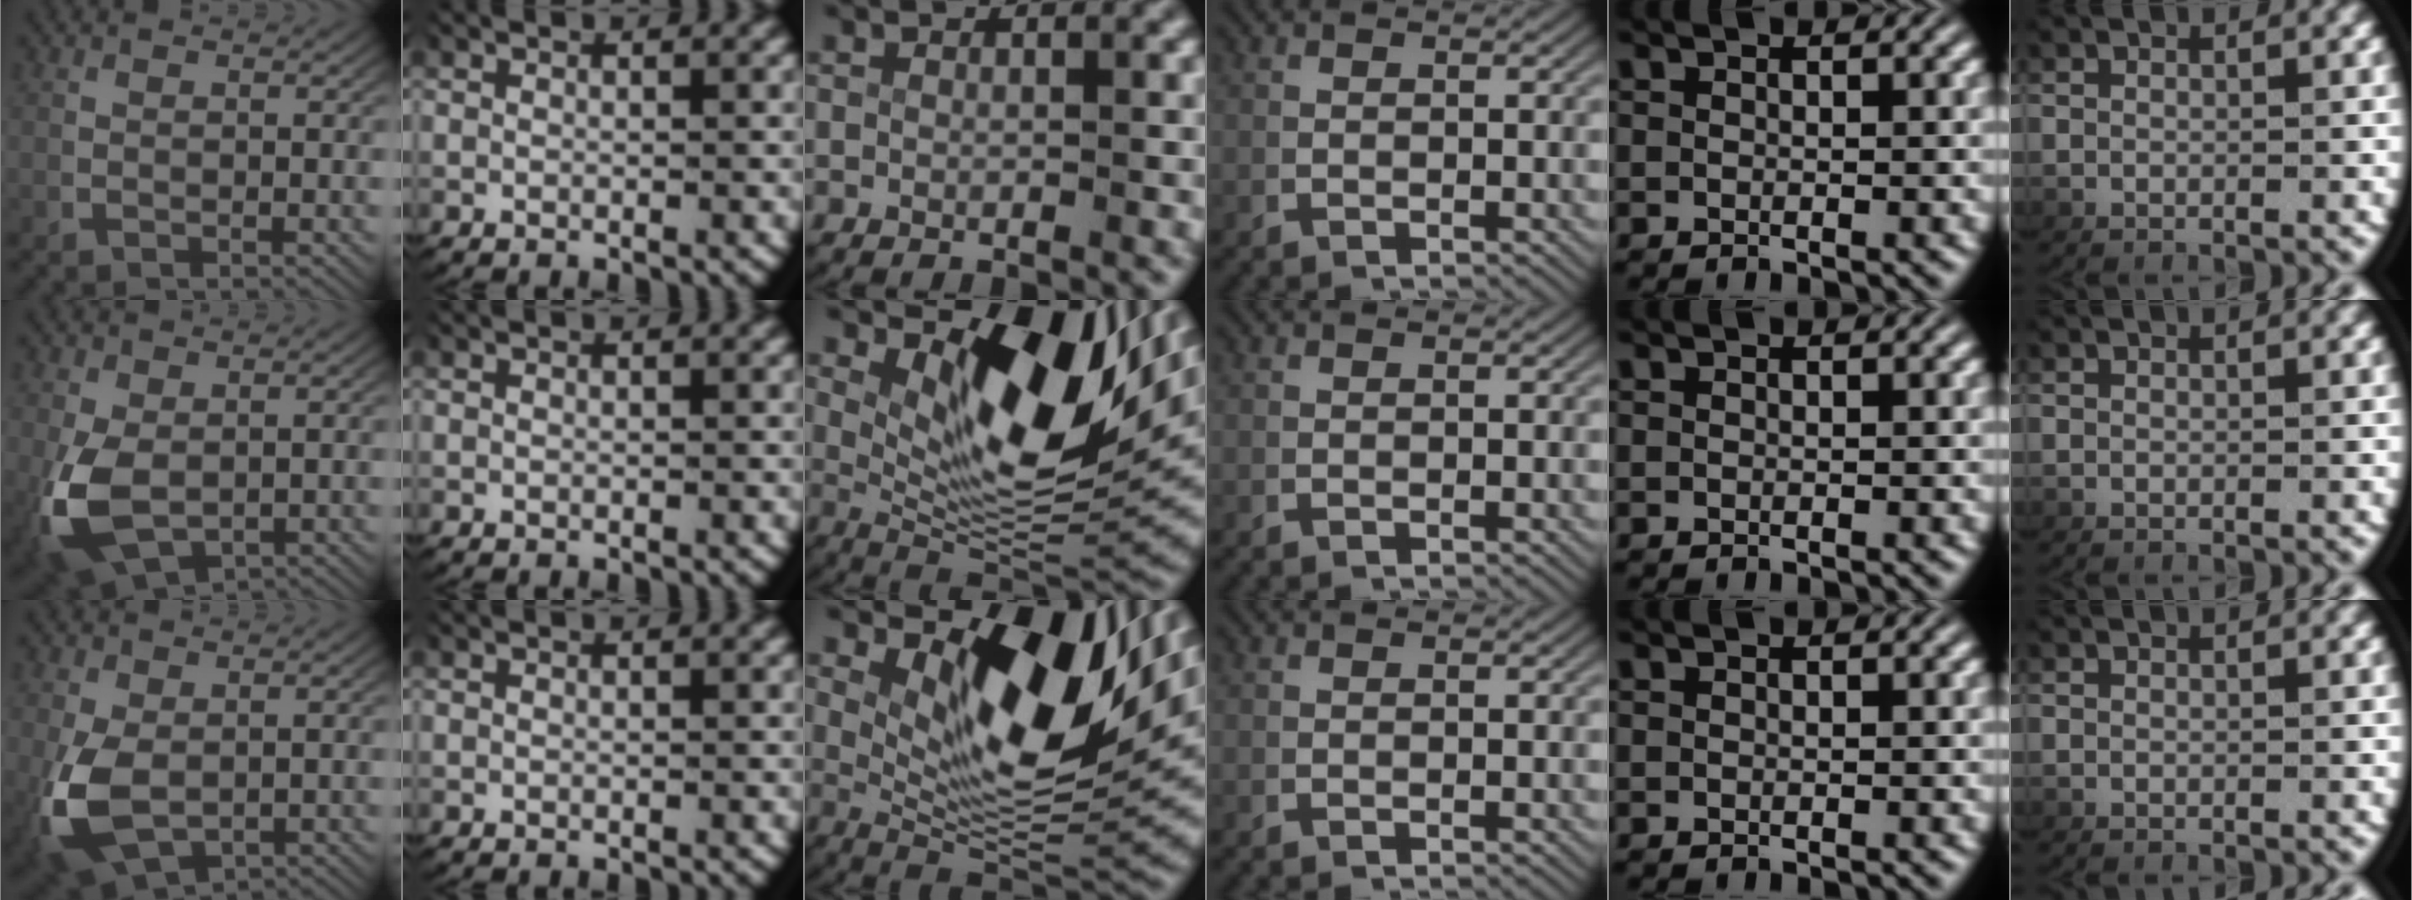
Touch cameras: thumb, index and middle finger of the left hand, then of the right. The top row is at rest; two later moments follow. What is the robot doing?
{"motion": "lift_and_place", "object": "fork"}